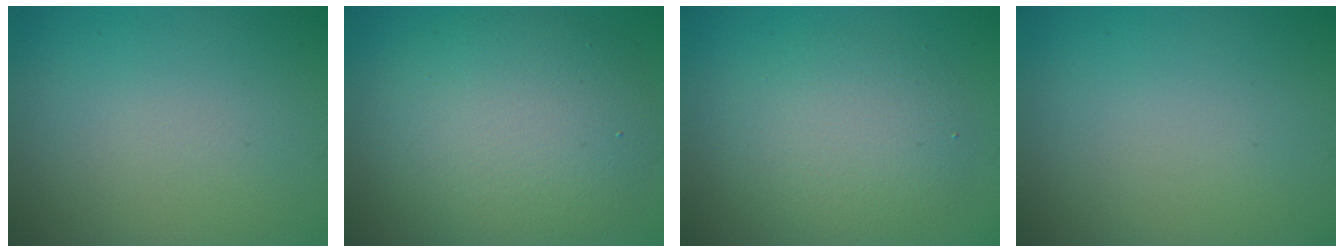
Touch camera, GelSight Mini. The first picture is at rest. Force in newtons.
{"total": 9.6, "press": 9.5, "slide": 0.9}
{"total": 4.6, "press": 4.6, "slide": 0.1}
{"total": 0.0}